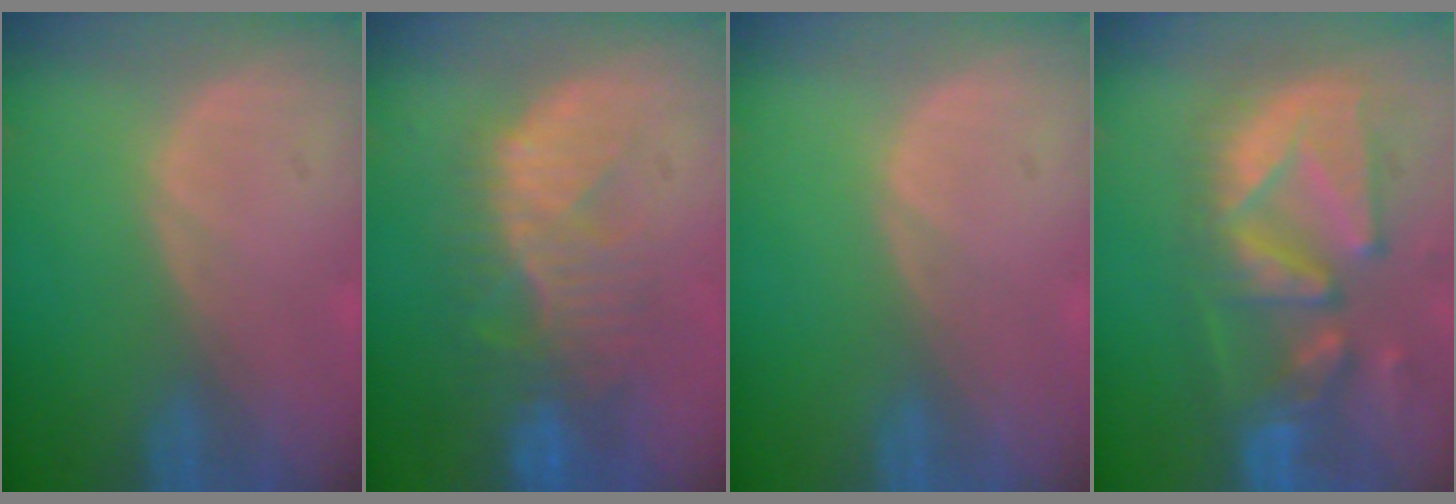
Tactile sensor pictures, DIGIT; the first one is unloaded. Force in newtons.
{"total": 10.1, "press": 8.9, "slide": 4.7}
{"total": 0.0}
{"total": 12.7, "press": 11.2, "slide": 6.0}